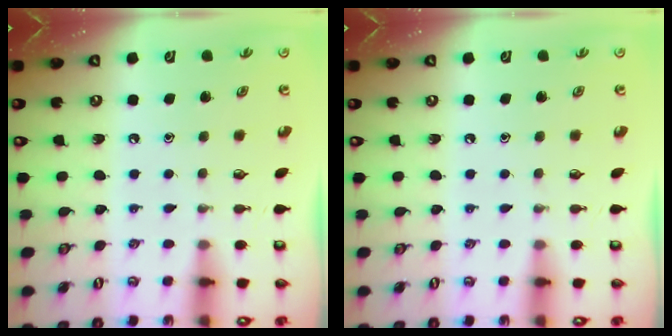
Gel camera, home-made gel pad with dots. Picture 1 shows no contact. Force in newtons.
{"total": 0.0}